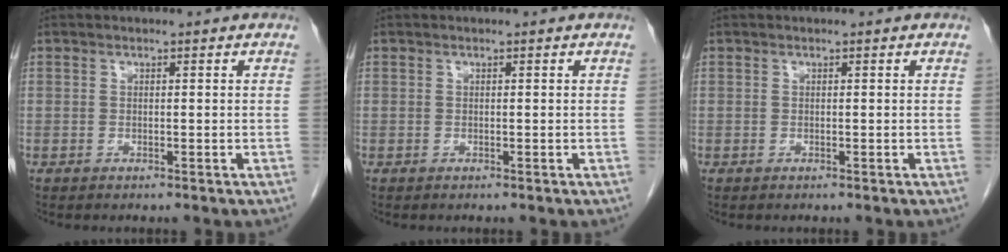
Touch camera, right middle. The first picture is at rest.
{"total": 0.0}
{"total": 0.0}